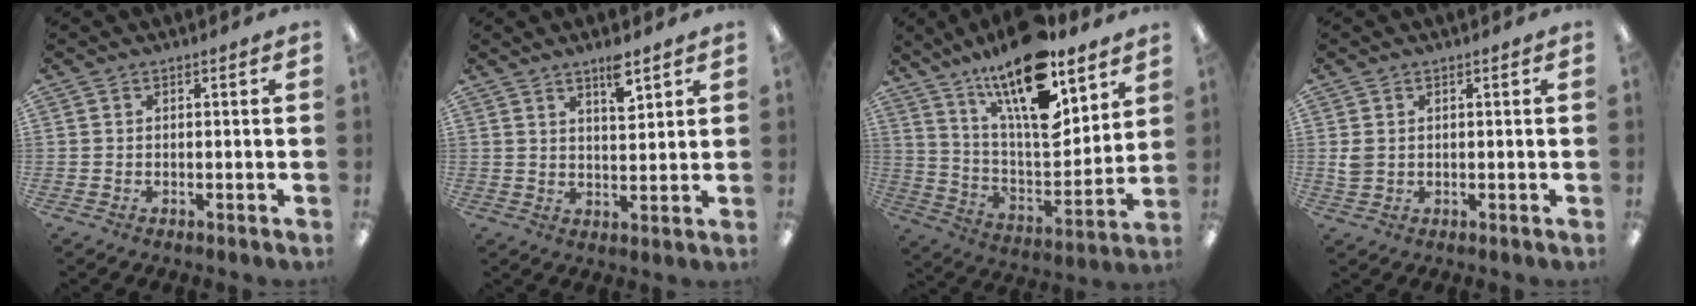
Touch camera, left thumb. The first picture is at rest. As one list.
[{"total": 6.6, "force": [4.6, 2.1, 4.3], "torque": [-0.063, -0.025, 0.074]}, {"total": 21.2, "force": [14.3, 7.3, 13.9], "torque": [-0.250, -0.099, 0.239]}, {"total": 2.5, "force": [0.8, 2.0, 1.3], "torque": [-0.018, 0.000, 0.013]}]